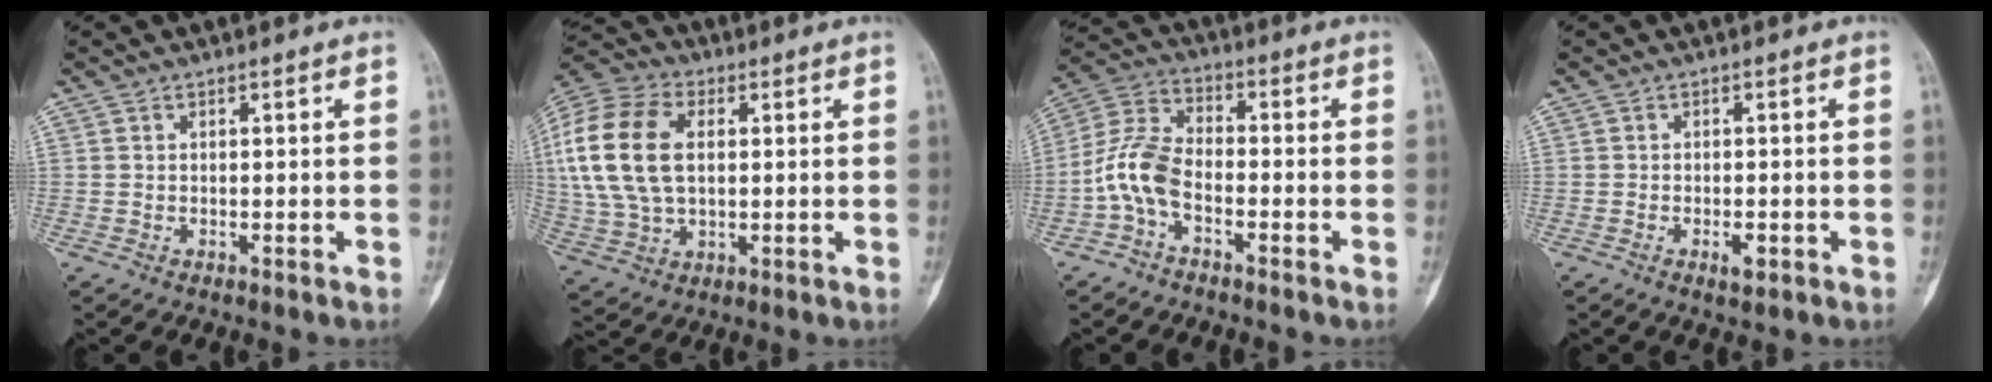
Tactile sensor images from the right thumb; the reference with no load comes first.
{"total": 18.1, "force": [2.7, 11.4, 13.8], "torque": [-0.296, 0.011, 0.051]}
{"total": 8.7, "force": [-3.0, 4.6, 6.7], "torque": [-0.145, 0.034, -0.073]}
{"total": 2.0, "force": [-0.8, 0.8, 1.6], "torque": [-0.026, 0.000, -0.012]}